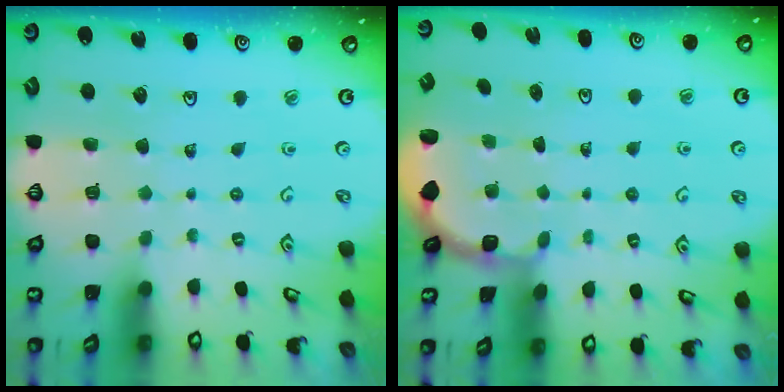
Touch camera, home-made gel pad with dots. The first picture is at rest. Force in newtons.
{"total": 1.8, "press": 1.6, "slide": 0.7}